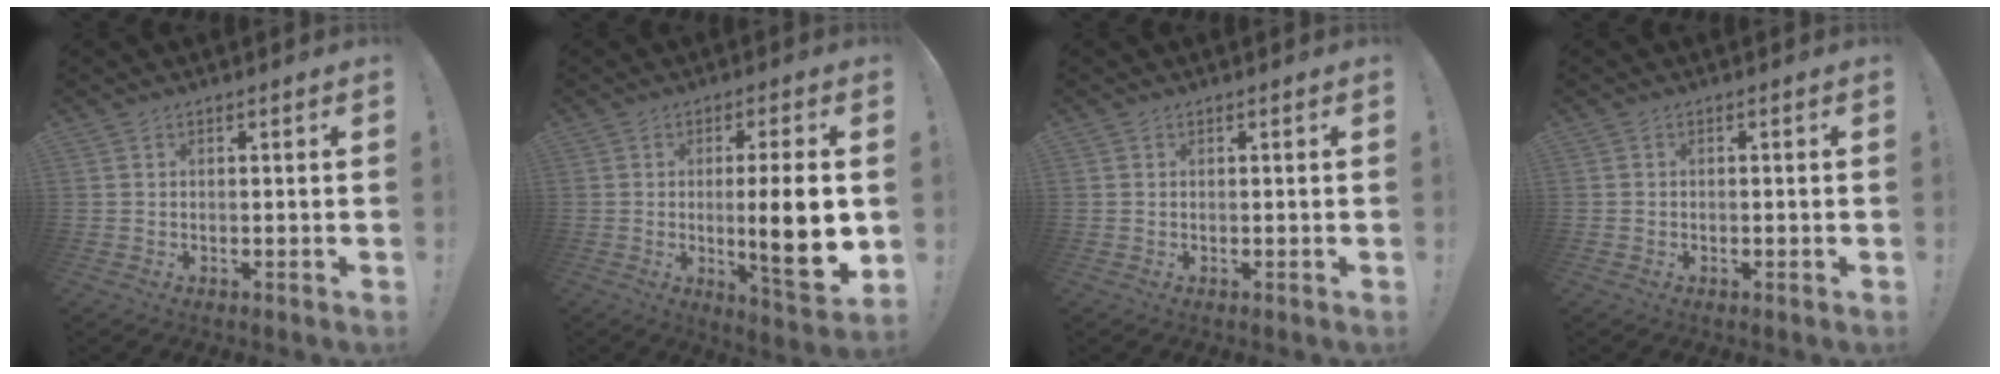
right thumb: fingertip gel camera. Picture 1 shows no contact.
{"total": 14.1, "force": [-1.1, 2.3, 13.9], "torque": [-0.200, -0.015, -0.017]}
{"total": 0.0}
{"total": 0.7, "force": [-0.5, 0.5, 0.0], "torque": [-0.007, 0.004, -0.007]}